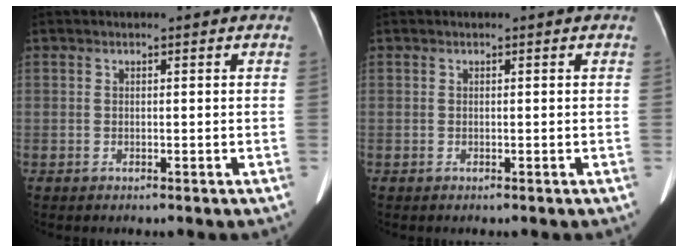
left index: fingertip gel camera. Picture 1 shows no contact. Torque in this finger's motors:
{"motor_torque": [-0.11, 0.01, 0.05, 0.00]}